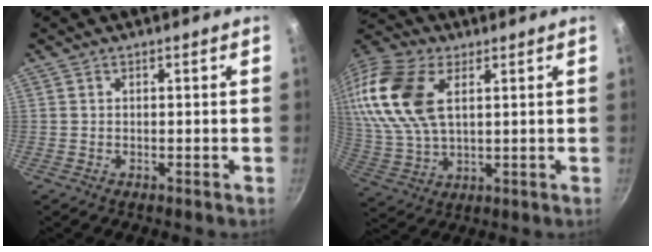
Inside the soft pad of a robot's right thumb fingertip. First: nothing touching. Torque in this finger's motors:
{"motor_torque": [-0.12, 0.81, 1.76, -0.03, 0.48]}